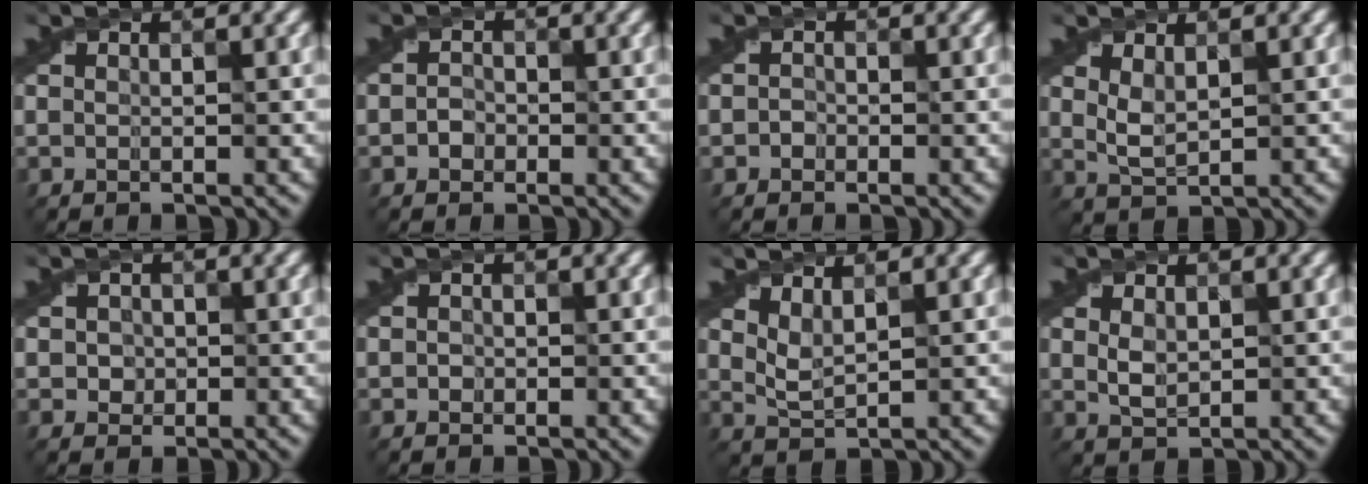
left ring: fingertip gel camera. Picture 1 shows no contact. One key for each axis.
{"total": 1.1, "fx": -0.4, "fy": 1.0, "fz": 0.3, "tx": 0.000, "ty": 0.003, "tz": -0.011}
{"total": 0.6, "fx": -0.3, "fy": 0.5, "fz": 0.0, "tx": 0.001, "ty": 0.001, "tz": -0.008}
{"total": 1.8, "fx": 0.9, "fy": 0.9, "fz": 1.4, "tx": -0.031, "ty": 0.001, "tz": 0.022}
{"total": 1.6, "fx": 0.3, "fy": 1.5, "fz": 0.4, "tx": 0.007, "ty": 0.003, "tz": -0.002}
{"total": 0.6, "fx": -0.1, "fy": 0.5, "fz": 0.0, "tx": 0.003, "ty": -0.002, "tz": -0.004}
{"total": 1.7, "fx": 1.3, "fy": 0.4, "fz": 1.0, "tx": -0.024, "ty": -0.004, "tz": 0.030}
{"total": 1.7, "fx": 0.5, "fy": 1.2, "fz": 1.2, "tx": -0.026, "ty": 0.001, "tz": 0.013}